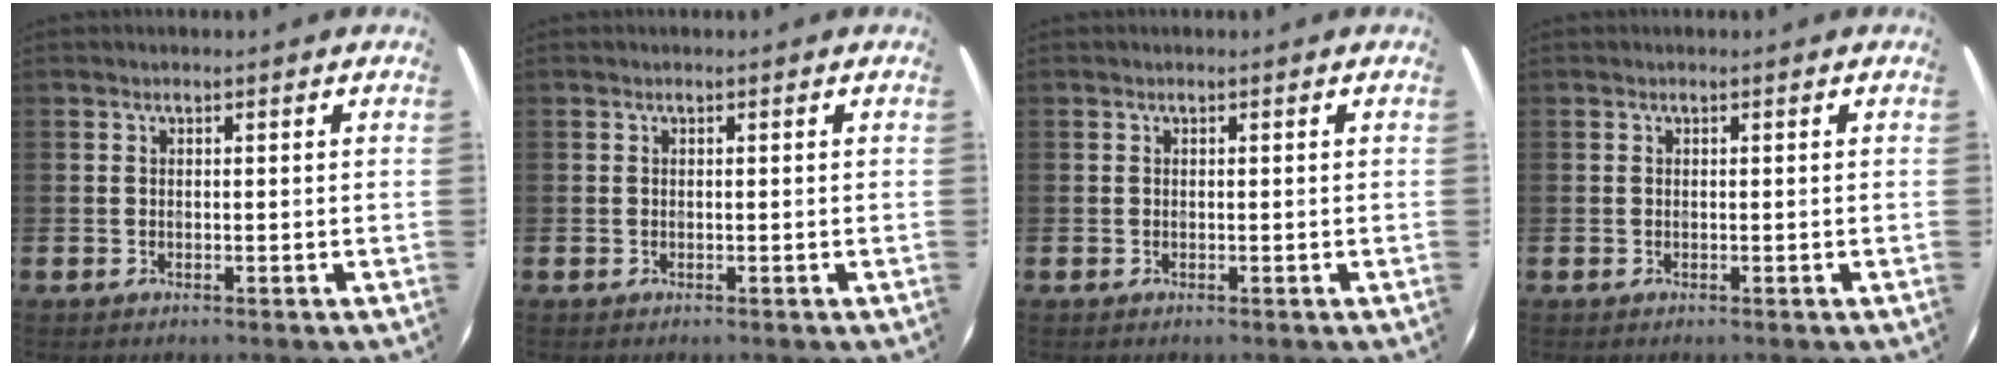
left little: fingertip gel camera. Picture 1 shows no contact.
{"total": 0.0}
{"total": 0.0}
{"total": 0.0}